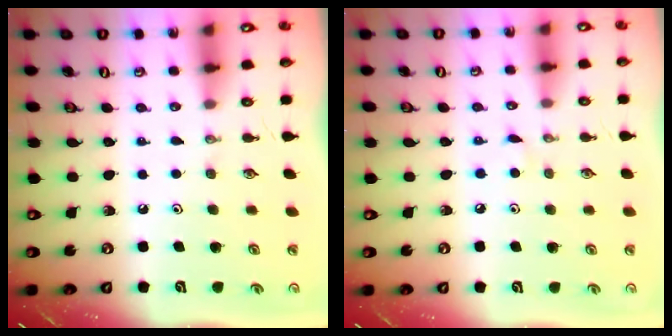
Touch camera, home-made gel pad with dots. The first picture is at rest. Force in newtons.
{"total": 2.7, "press": 2.7, "slide": 0.4}